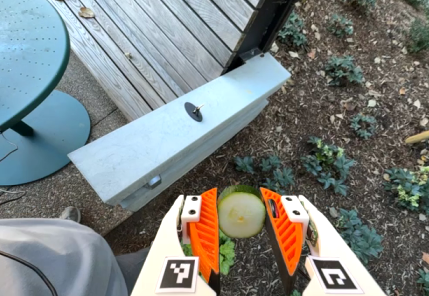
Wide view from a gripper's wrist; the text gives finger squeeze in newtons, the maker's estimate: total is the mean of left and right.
{"total": 10.5, "left": 10.6, "right": 10.4}